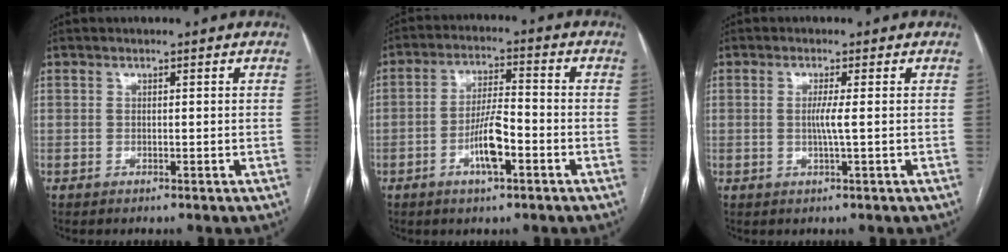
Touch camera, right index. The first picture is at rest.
{"total": 7.2, "force": [-2.9, 1.4, 6.4], "torque": [-0.127, 0.004, -0.053]}
{"total": 2.4, "force": [0.0, -0.5, 2.3], "torque": [-0.047, -0.002, -0.002]}